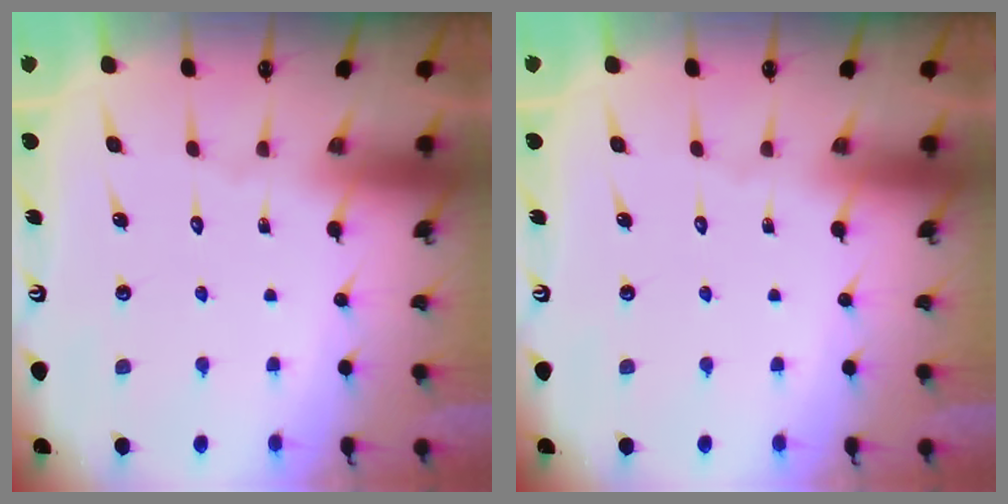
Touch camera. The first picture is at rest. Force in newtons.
{"total": 0.0}